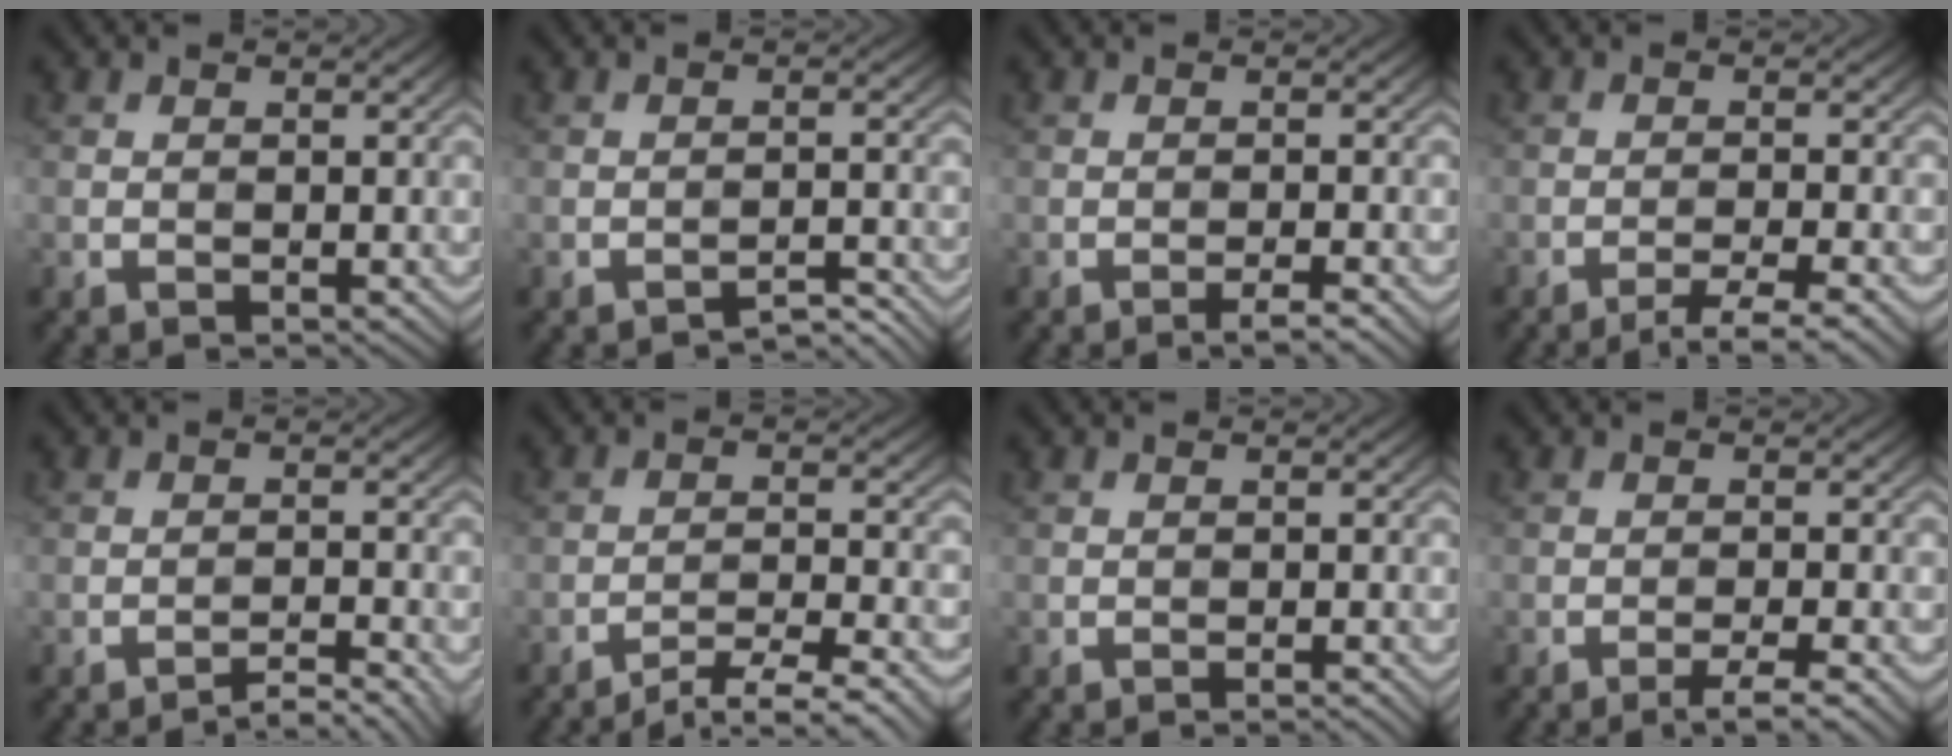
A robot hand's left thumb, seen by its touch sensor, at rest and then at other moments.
{"total": 2.5, "force": [-2.4, 0.2, 0.5], "torque": [0.002, 0.013, -0.036]}
{"total": 1.9, "force": [-1.3, 0.1, 1.4], "torque": [-0.015, 0.009, -0.026]}
{"total": 3.5, "force": [-2.3, 0.4, 2.6], "torque": [-0.042, 0.006, -0.043]}
{"total": 3.0, "force": [-2.5, 0.3, 1.6], "torque": [-0.019, 0.012, -0.044]}
{"total": 5.3, "force": [-4.1, 0.8, 3.2], "torque": [-0.059, 0.013, -0.069]}
{"total": 0.6, "force": [-0.6, 0.0, 0.3], "torque": [0.002, 0.004, -0.016]}
{"total": 2.8, "force": [-1.8, 0.2, 2.1], "torque": [-0.030, 0.008, -0.034]}